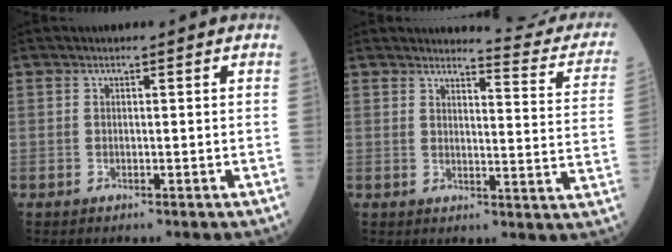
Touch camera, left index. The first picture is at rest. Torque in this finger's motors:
{"motor_torque": [1.08, -1.06, 0.18, 0.00]}